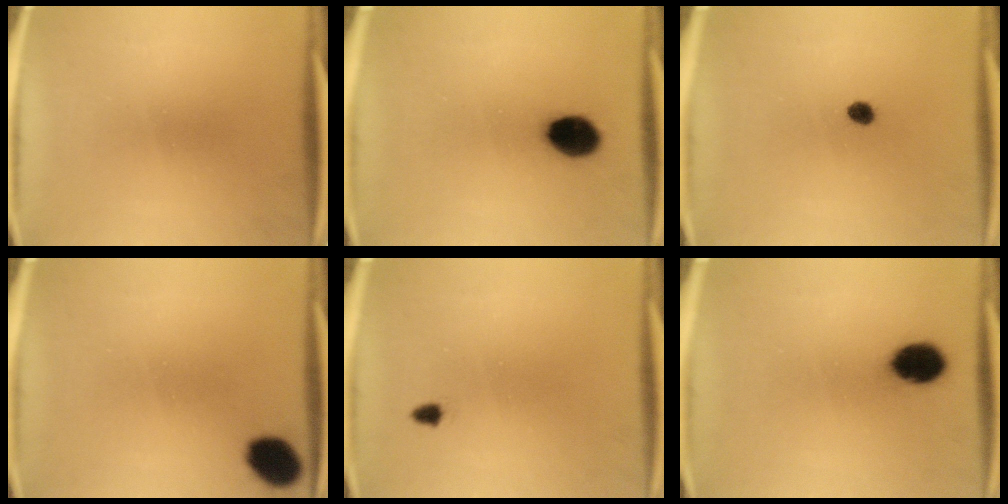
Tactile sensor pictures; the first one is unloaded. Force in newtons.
{"total": 8.4}
{"total": 2.1}
{"total": 7.7}
{"total": 1.1}
{"total": 7.9}